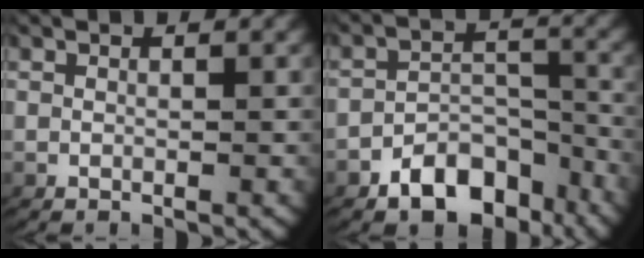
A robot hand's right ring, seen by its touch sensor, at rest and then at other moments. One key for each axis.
{"total": 6.2, "fx": -4.4, "fy": 3.4, "fz": 2.6, "tx": -0.032, "ty": -0.008, "tz": -0.073}